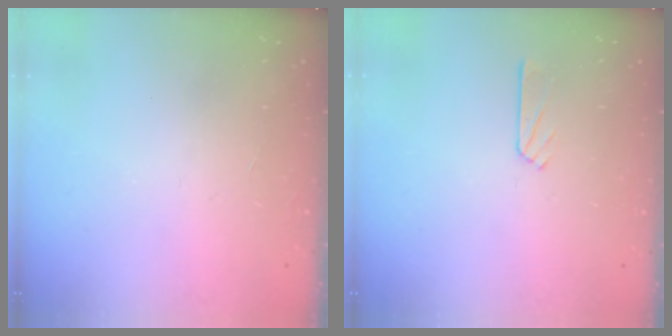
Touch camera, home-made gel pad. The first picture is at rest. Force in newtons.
{"total": 2.5, "press": 2.5, "slide": 0.2}